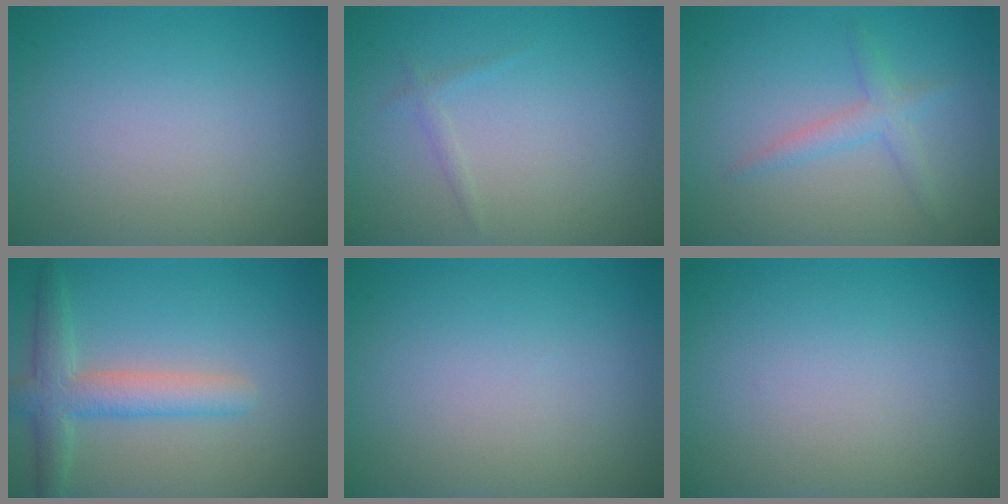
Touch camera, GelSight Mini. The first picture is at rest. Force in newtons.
{"total": 0.8, "press": 0.8, "slide": 0.1}
{"total": 2.0, "press": 1.9, "slide": 0.2}
{"total": 4.1, "press": 4.1, "slide": 0.3}
{"total": 0.0}
{"total": 0.0}